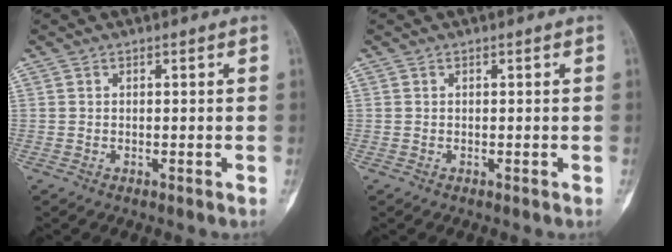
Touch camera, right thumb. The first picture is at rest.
{"total": 0.0}